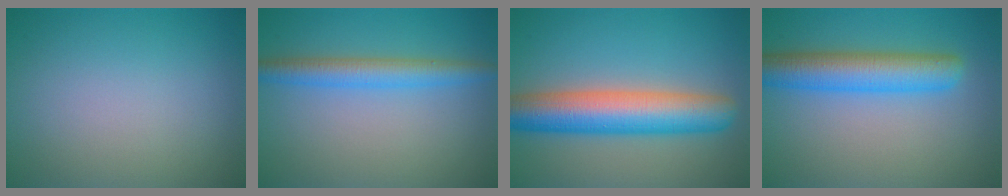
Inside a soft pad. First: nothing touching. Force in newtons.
{"total": 3.6, "press": 3.6, "slide": 0.0}
{"total": 8.6, "press": 8.6, "slide": 0.3}
{"total": 6.1, "press": 6.1, "slide": 0.1}